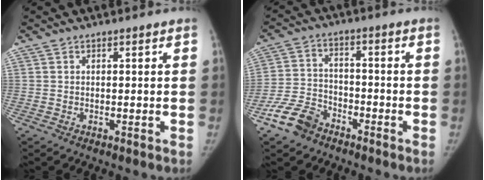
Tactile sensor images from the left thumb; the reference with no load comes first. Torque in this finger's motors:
{"motor_torque": [-1.01, 1.25, 0.86, 0.37, 0.01]}